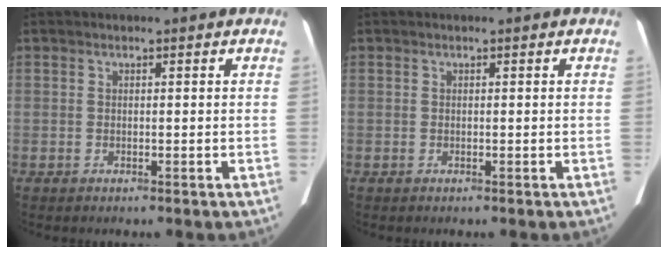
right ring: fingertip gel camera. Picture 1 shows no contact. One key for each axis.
{"total": 0.0}